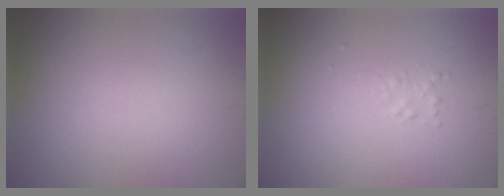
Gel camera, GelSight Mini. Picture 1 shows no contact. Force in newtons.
{"total": 0.7, "press": 0.7, "slide": 0.0}